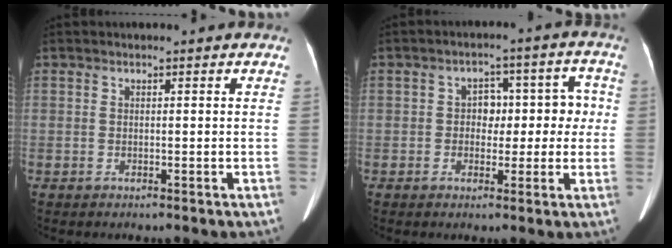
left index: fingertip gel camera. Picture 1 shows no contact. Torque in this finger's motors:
{"motor_torque": [-0.07, 0.04, 0.07, 0.00]}